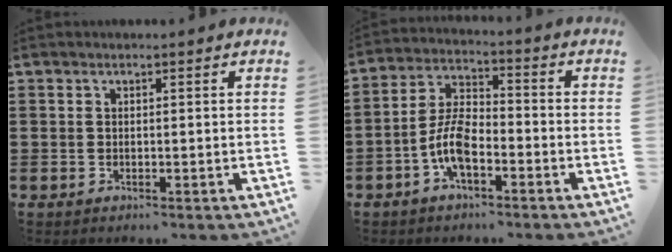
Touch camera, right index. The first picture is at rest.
{"total": 7.3, "force": [-3.1, 3.2, 5.8], "torque": [-0.138, 0.000, -0.066]}